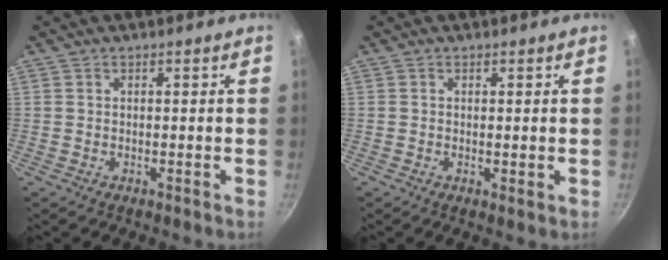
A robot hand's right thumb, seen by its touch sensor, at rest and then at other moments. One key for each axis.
{"total": 0.9, "fx": 0.2, "fy": 0.3, "fz": 0.9, "tx": -0.014, "ty": -0.005, "tz": 0.001}